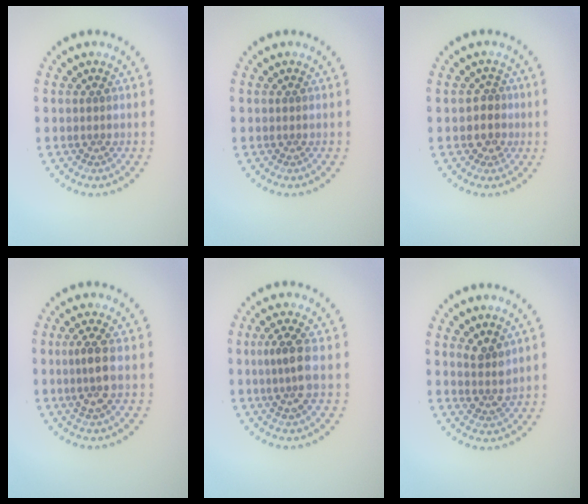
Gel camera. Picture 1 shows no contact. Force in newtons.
{"total": 0.0}
{"total": 1.4, "press": 1.3, "slide": 0.7}
{"total": 2.5, "press": 2.3, "slide": 0.9}
{"total": 2.8, "press": 2.5, "slide": 1.2}
{"total": 2.2, "press": 1.8, "slide": 1.2}